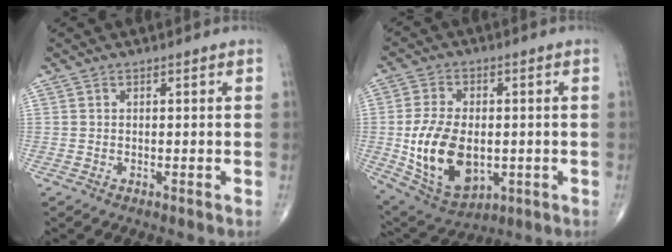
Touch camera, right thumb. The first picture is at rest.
{"total": 15.9, "force": [-1.9, 9.8, 12.5], "torque": [-0.215, -0.007, -0.012]}